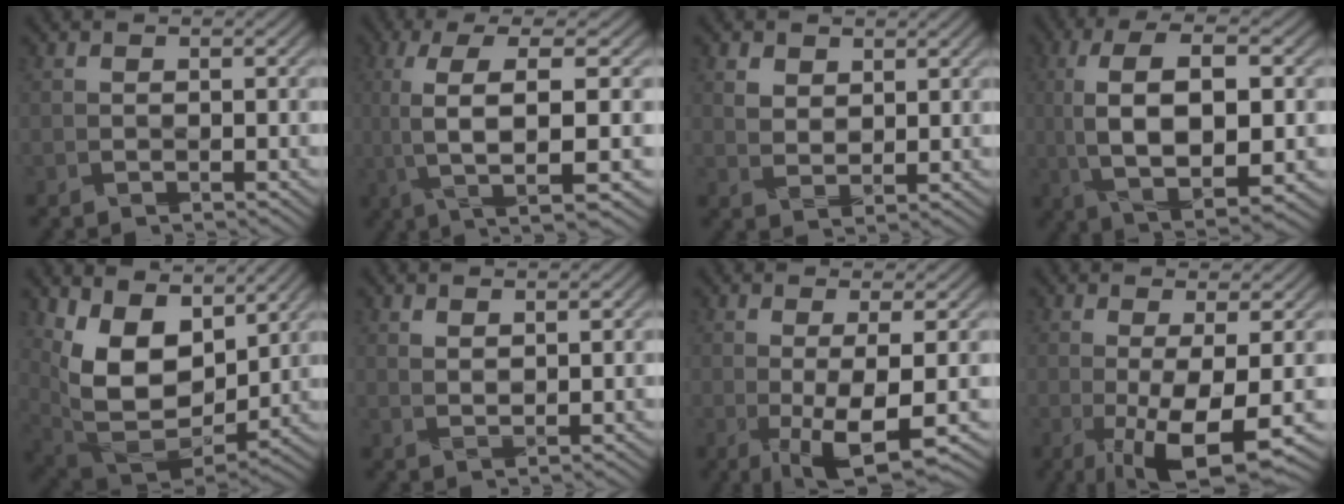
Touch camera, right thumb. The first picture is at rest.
{"total": 10.5, "force": [-0.1, 2.7, 10.2], "torque": [-0.176, 0.015, -0.002]}
{"total": 3.3, "force": [2.1, 2.0, 1.4], "torque": [-0.039, -0.004, 0.043]}
{"total": 11.9, "force": [-0.2, 4.6, 11.0], "torque": [-0.216, 0.000, -0.001]}
{"total": 13.6, "force": [6.0, 8.1, 9.2], "torque": [-0.194, 0.004, 0.118]}
{"total": 1.8, "force": [1.3, 0.3, 1.1], "torque": [-0.023, -0.002, 0.028]}
{"total": 6.7, "force": [-1.2, 1.5, 6.5], "torque": [-0.113, -0.005, -0.017]}
{"total": 8.5, "force": [-1.8, 2.1, 8.0], "torque": [-0.141, -0.011, -0.021]}